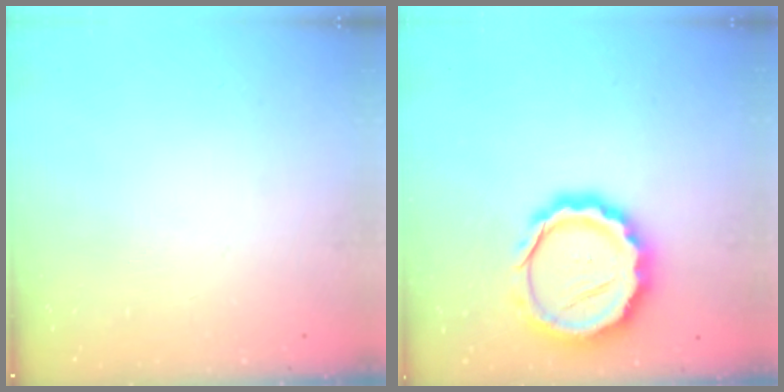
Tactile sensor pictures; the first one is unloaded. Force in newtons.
{"total": 16.2, "press": 15.8, "slide": 3.6}